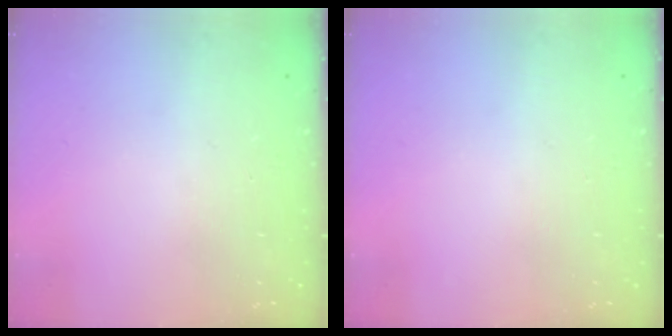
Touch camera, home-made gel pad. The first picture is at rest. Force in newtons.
{"total": 0.0}